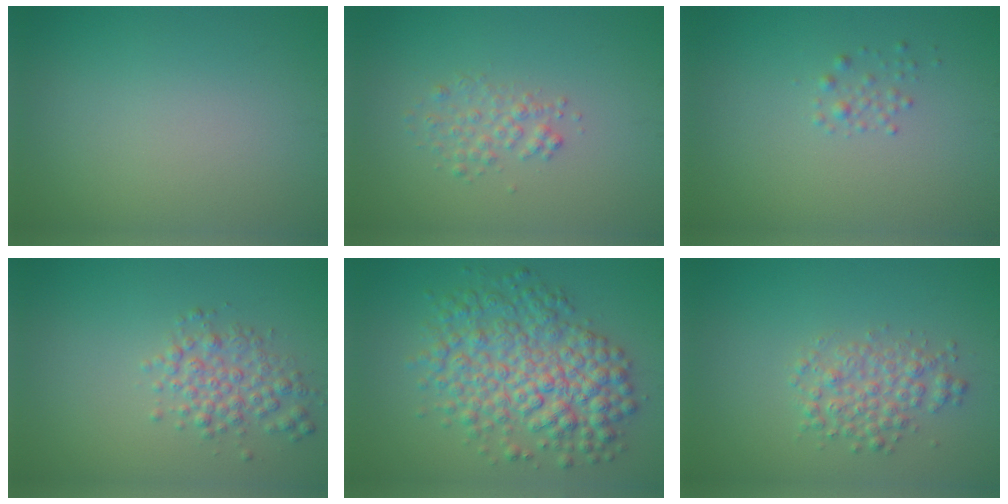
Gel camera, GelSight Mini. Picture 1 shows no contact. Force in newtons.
{"total": 1.7, "press": 1.7, "slide": 0.1}
{"total": 0.9, "press": 0.9, "slide": 0.0}
{"total": 2.8, "press": 2.8, "slide": 0.1}
{"total": 7.4, "press": 7.4, "slide": 0.0}
{"total": 2.8, "press": 2.8, "slide": 0.1}